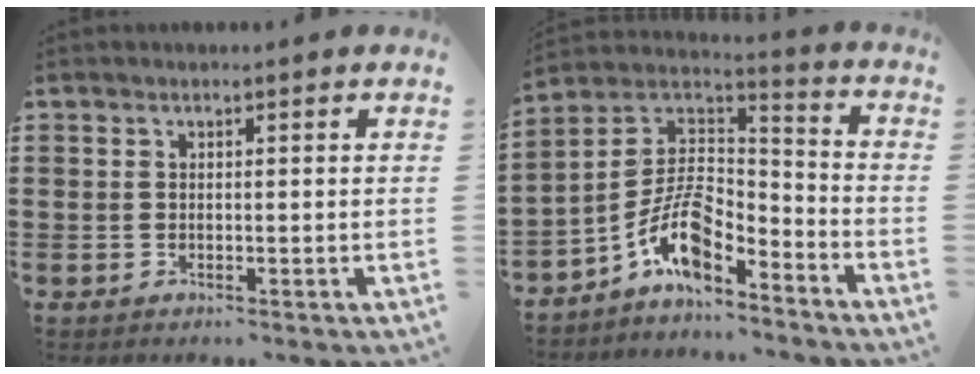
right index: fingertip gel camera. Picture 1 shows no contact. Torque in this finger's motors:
{"motor_torque": [2.14, 0.00, 1.05, 0.21]}